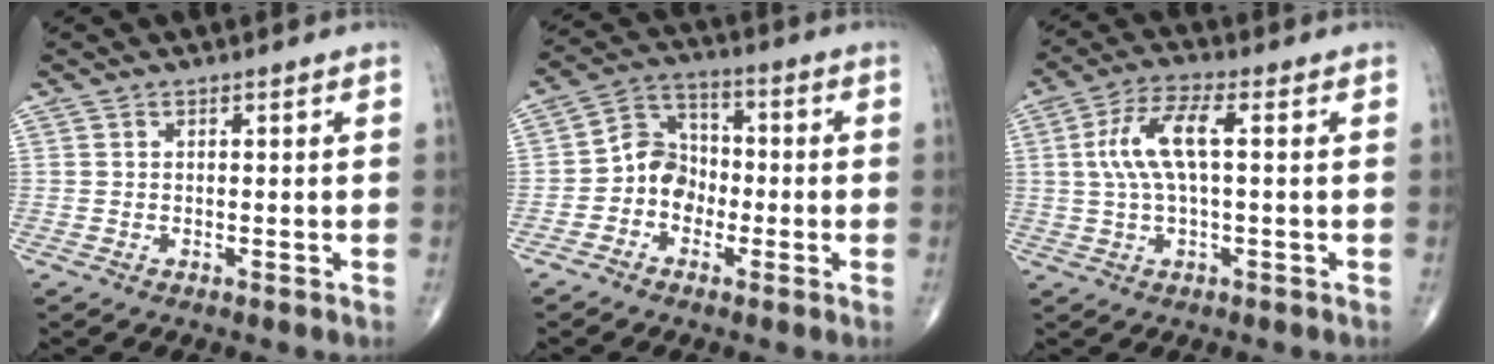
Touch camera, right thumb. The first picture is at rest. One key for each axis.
{"total": 7.5, "fx": -2.2, "fy": 6.3, "fz": 3.4, "tx": -0.025, "ty": 0.034, "tz": -0.055}
{"total": 9.3, "fx": 1.3, "fy": 3.1, "fz": 8.6, "tx": -0.188, "ty": 0.024, "tz": 0.022}